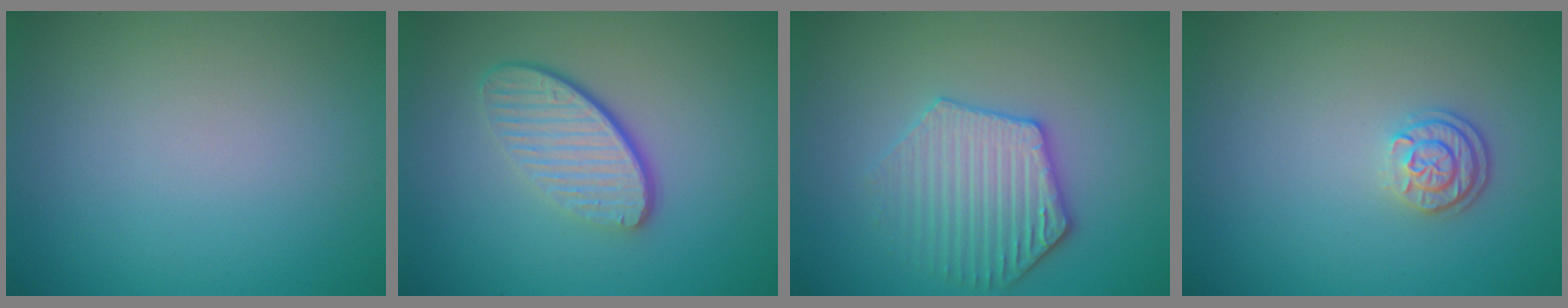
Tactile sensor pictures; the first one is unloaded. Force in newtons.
{"total": 4.6, "press": 3.2, "slide": 3.3}
{"total": 3.9, "press": 3.7, "slide": 1.2}
{"total": 2.5, "press": 2.0, "slide": 1.5}